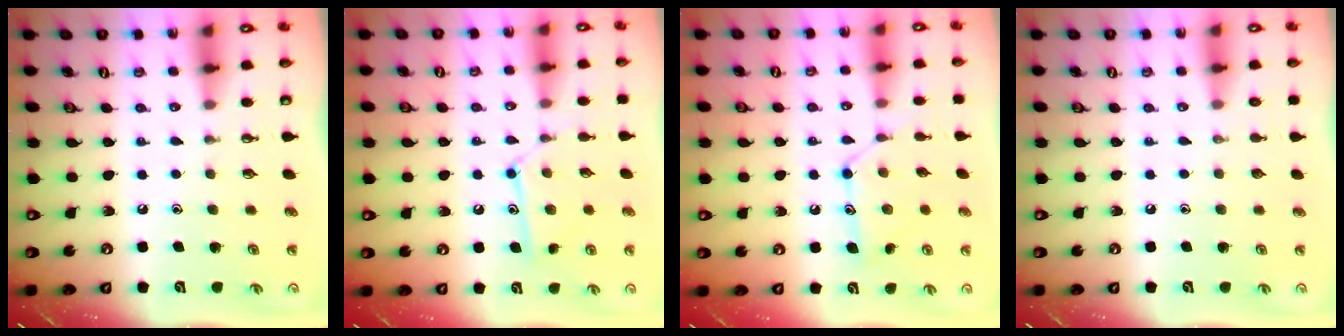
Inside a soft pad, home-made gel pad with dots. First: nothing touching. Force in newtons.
{"total": 11.0, "press": 11.0, "slide": 0.2}
{"total": 12.4, "press": 12.4, "slide": 0.1}
{"total": 0.0}